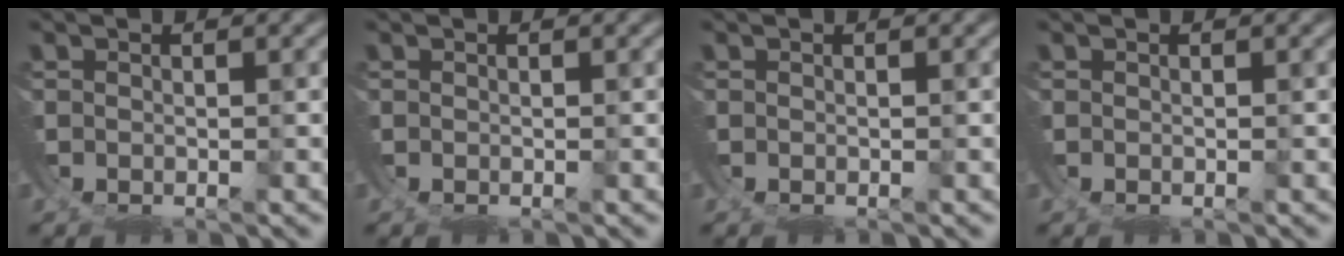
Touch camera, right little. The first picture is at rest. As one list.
[{"total": 0.0}, {"total": 0.0}, {"total": 0.0}]